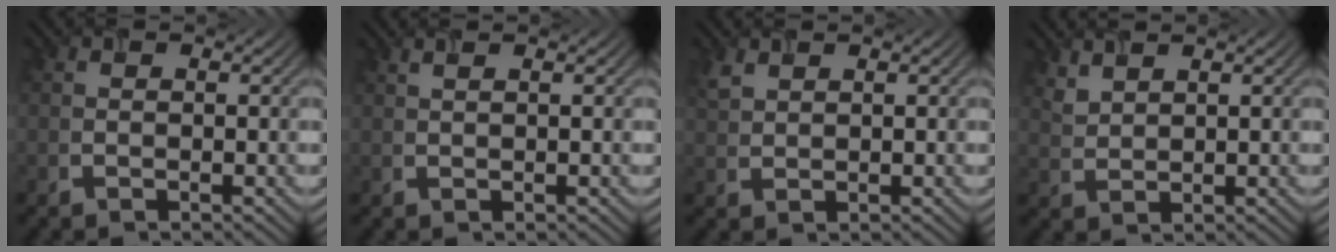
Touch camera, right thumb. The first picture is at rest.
{"total": 1.2, "force": [0.9, 0.2, 0.8], "torque": [-0.018, 0.005, 0.014]}
{"total": 2.0, "force": [1.5, 0.8, 0.9], "torque": [-0.032, 0.002, 0.038]}
{"total": 2.6, "force": [2.1, 0.8, 1.1], "torque": [-0.033, 0.001, 0.054]}